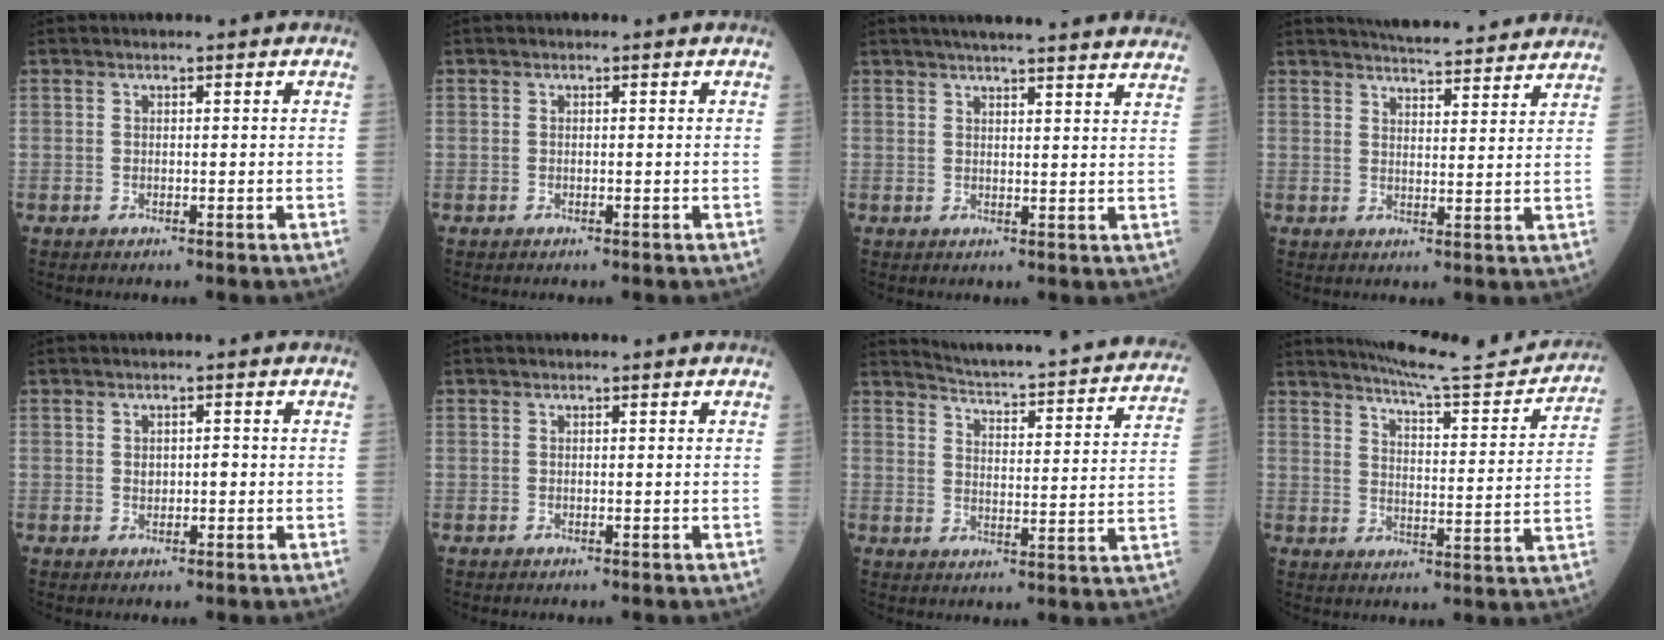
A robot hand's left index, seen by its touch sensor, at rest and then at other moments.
{"total": 0.0}
{"total": 21.7, "force": [19.9, 0.8, 8.6], "torque": [-0.118, 0.000, 0.237]}
{"total": 14.8, "force": [13.9, 1.5, 4.9], "torque": [-0.063, 0.012, 0.172]}
{"total": 1.5, "force": [0.1, 0.9, 1.2], "torque": [-0.017, 0.009, 0.003]}
{"total": 0.0}
{"total": 24.9, "force": [23.3, 1.7, 8.6], "torque": [-0.125, -0.072, 0.279]}
{"total": 16.9, "force": [16.1, 1.1, 5.0], "torque": [-0.072, -0.040, 0.206]}